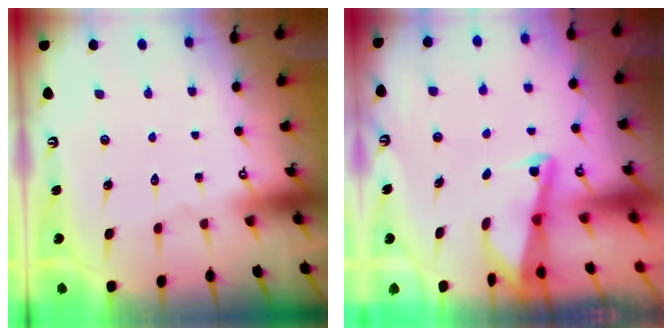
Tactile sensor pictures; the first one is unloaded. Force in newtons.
{"total": 2.3, "press": 2.2, "slide": 0.4}